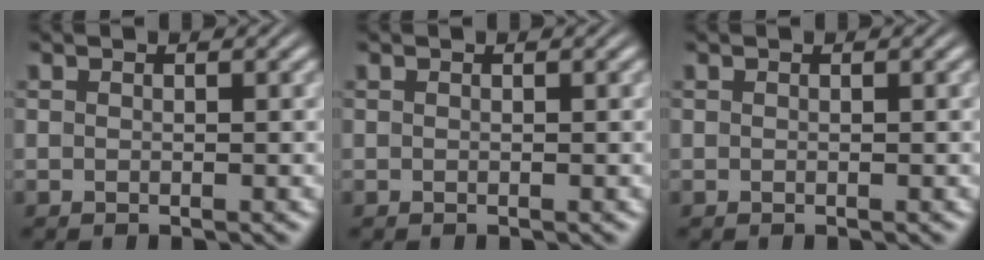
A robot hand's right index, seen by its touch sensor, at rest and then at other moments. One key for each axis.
{"total": 0.0}
{"total": 0.0}